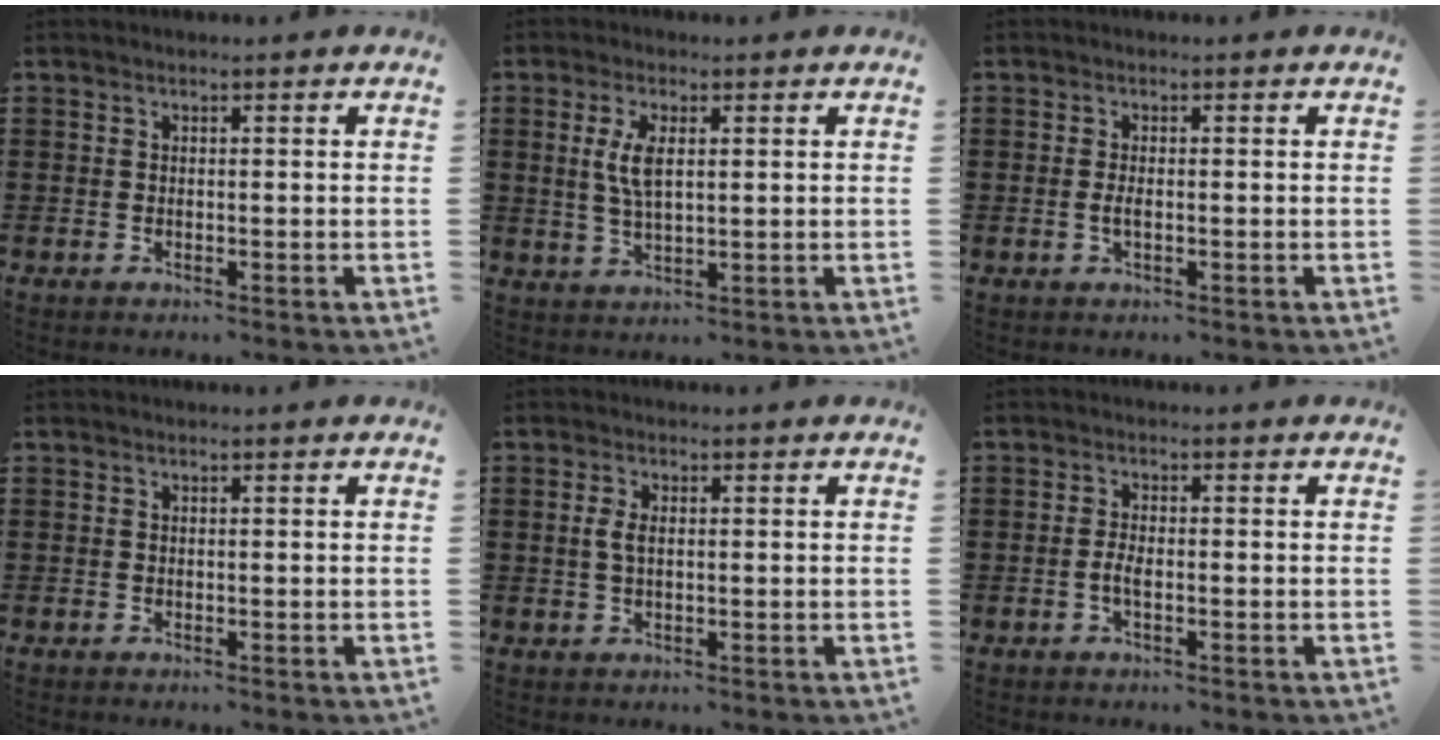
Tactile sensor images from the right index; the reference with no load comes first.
{"total": 4.9, "force": [1.1, 1.8, 4.4], "torque": [-0.099, 0.004, 0.015]}
{"total": 1.5, "force": [-0.3, 0.5, 1.4], "torque": [-0.033, -0.002, -0.008]}
{"total": 0.0}
{"total": 2.3, "force": [0.1, 1.0, 2.1], "torque": [-0.043, 0.004, 0.000]}
{"total": 2.1, "force": [-0.6, 0.7, 1.9], "torque": [-0.042, -0.001, -0.014]}